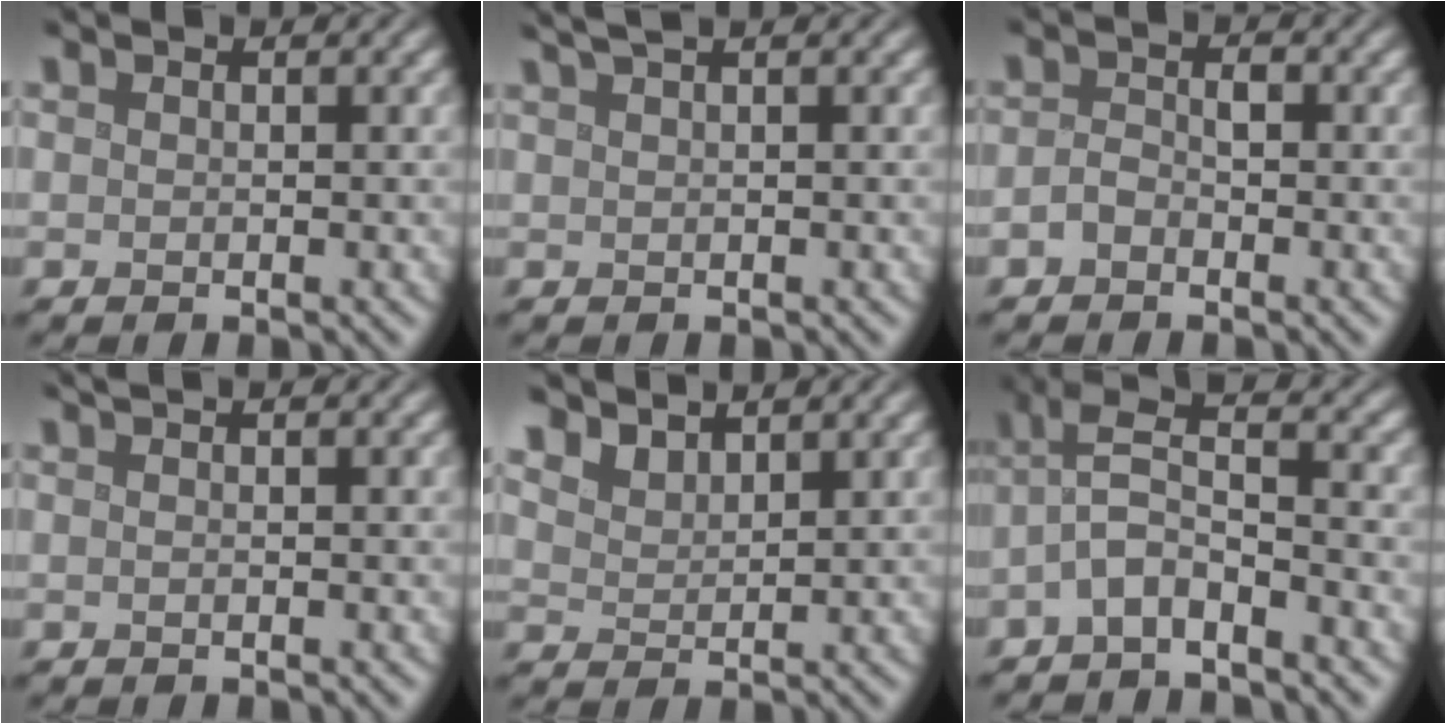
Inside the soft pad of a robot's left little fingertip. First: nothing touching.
{"total": 3.2, "force": [2.0, 1.1, 2.2], "torque": [-0.020, 0.012, 0.013]}
{"total": 1.6, "force": [-0.8, 0.9, 1.1], "torque": [-0.021, 0.005, -0.018]}
{"total": 1.3, "force": [0.3, 0.4, 1.2], "torque": [-0.020, 0.000, -0.004]}
{"total": 3.3, "force": [3.1, 1.0, 0.9], "torque": [-0.025, -0.006, 0.064]}
{"total": 3.9, "force": [-2.1, 1.1, 3.1], "torque": [-0.064, 0.014, -0.051]}